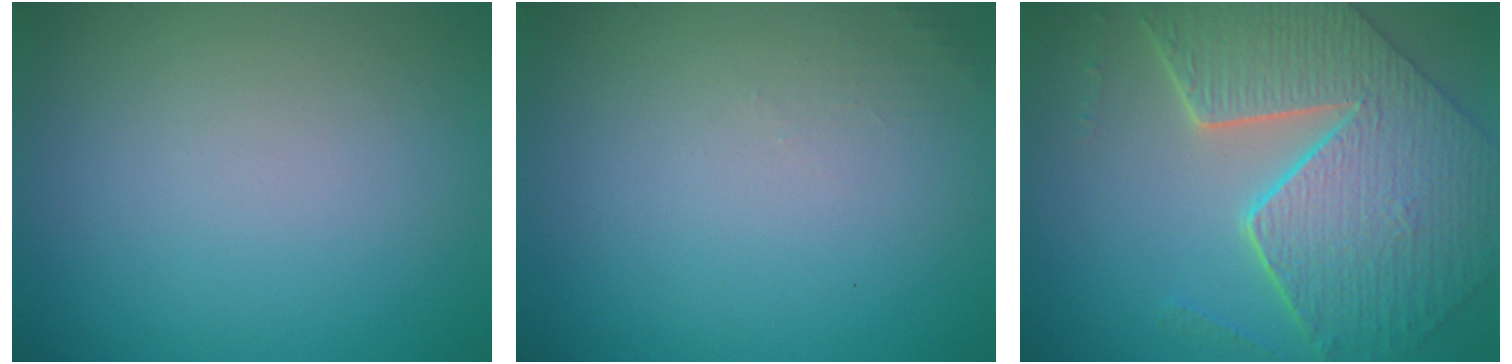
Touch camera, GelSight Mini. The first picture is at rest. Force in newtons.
{"total": 0.7, "press": 0.6, "slide": 0.1}
{"total": 9.6, "press": 7.0, "slide": 6.4}